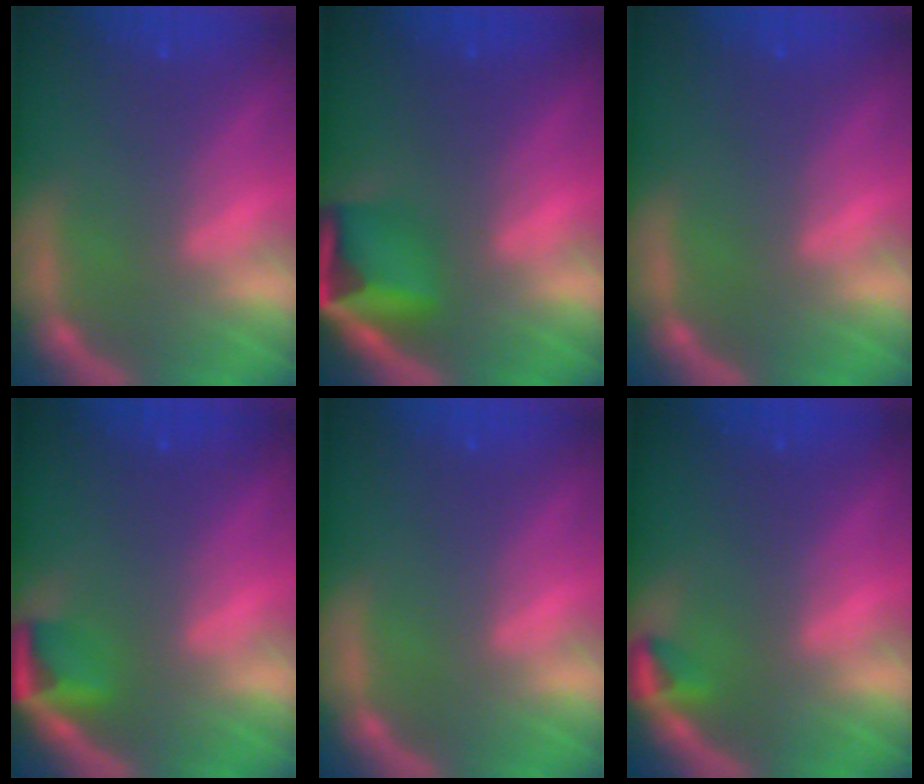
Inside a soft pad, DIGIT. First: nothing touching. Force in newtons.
{"total": 6.0}
{"total": 0.0}
{"total": 2.9}
{"total": 0.0}
{"total": 1.5}